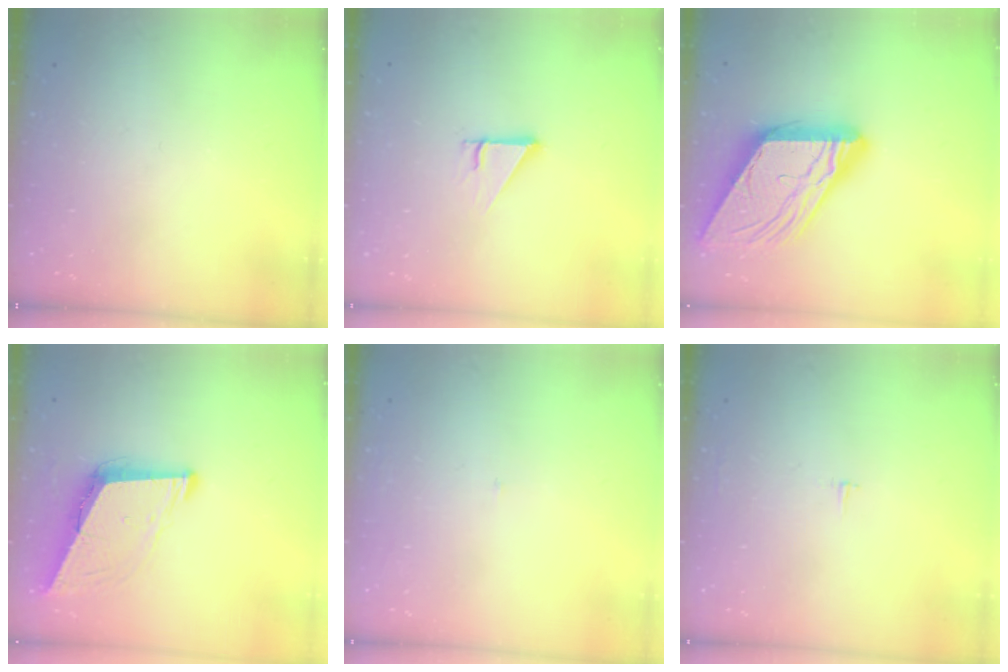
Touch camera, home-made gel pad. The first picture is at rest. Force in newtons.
{"total": 2.5, "press": 2.5, "slide": 0.2}
{"total": 17.5, "press": 17.4, "slide": 1.8}
{"total": 8.8, "press": 8.1, "slide": 3.6}
{"total": 2.1, "press": 2.1, "slide": 0.1}
{"total": 1.8, "press": 1.8, "slide": 0.1}